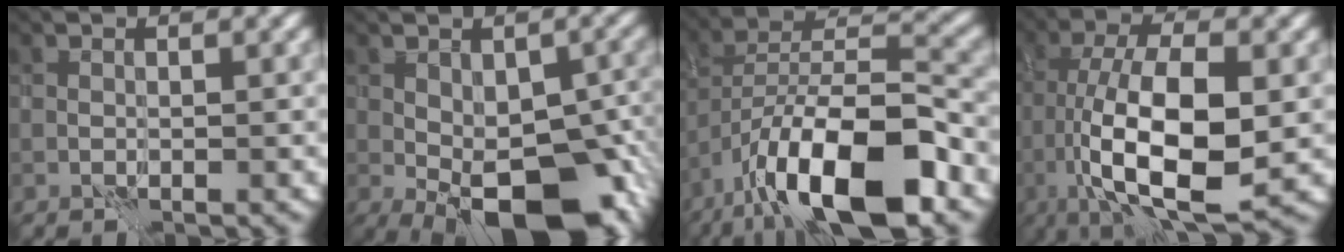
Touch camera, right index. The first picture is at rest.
{"total": 11.9, "force": [-4.1, 5.8, 9.5], "torque": [-0.138, -0.013, -0.059]}
{"total": 12.6, "force": [-7.3, 4.3, 9.3], "torque": [-0.157, 0.006, -0.133]}
{"total": 11.4, "force": [-2.0, 4.3, 10.4], "torque": [-0.187, -0.004, -0.035]}